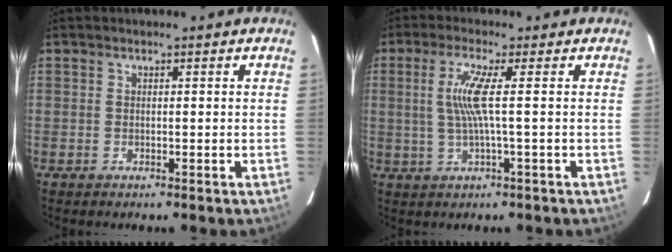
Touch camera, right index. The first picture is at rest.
{"total": 5.6, "force": [0.5, -1.0, 5.5], "torque": [-0.108, -0.003, 0.015]}